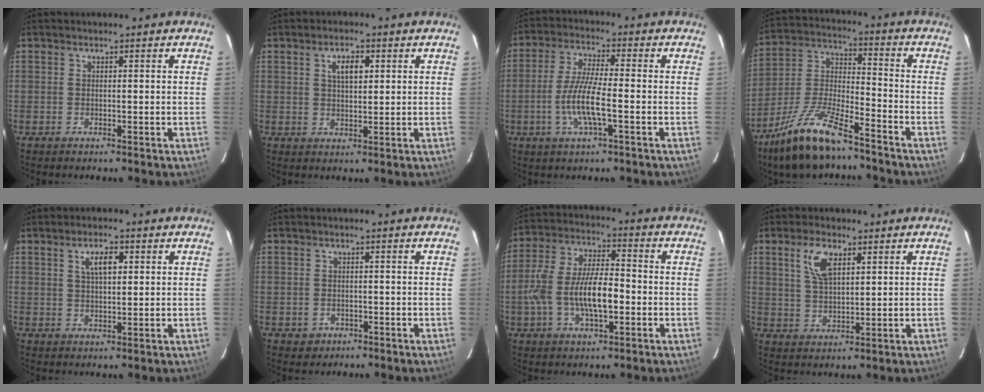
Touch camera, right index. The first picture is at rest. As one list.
[{"total": 4.0, "force": [1.5, 1.8, 3.3], "torque": [-0.057, 0.008, 0.027]}, {"total": 8.8, "force": [-2.5, 1.1, 8.3], "torque": [-0.170, -0.004, -0.051]}, {"total": 15.7, "force": [-11.6, 3.9, 9.9], "torque": [-0.216, -0.005, -0.222]}, {"total": 4.5, "force": [1.7, 1.8, 3.8], "torque": [-0.067, 0.009, 0.032]}, {"total": 2.6, "force": [-1.0, 2.3, 0.5], "torque": [-0.014, 0.001, -0.009]}, {"total": 12.7, "force": [-2.8, 4.6, 11.5], "torque": [-0.234, 0.003, -0.050]}, {"total": 6.5, "force": [3.1, 3.0, 4.8], "torque": [-0.094, 0.009, 0.064]}]